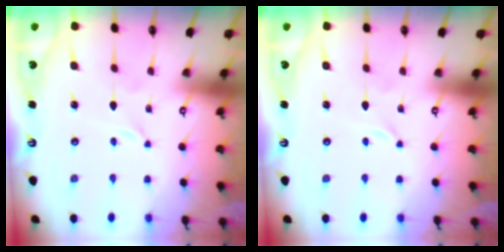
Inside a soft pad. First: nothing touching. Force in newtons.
{"total": 0.0}